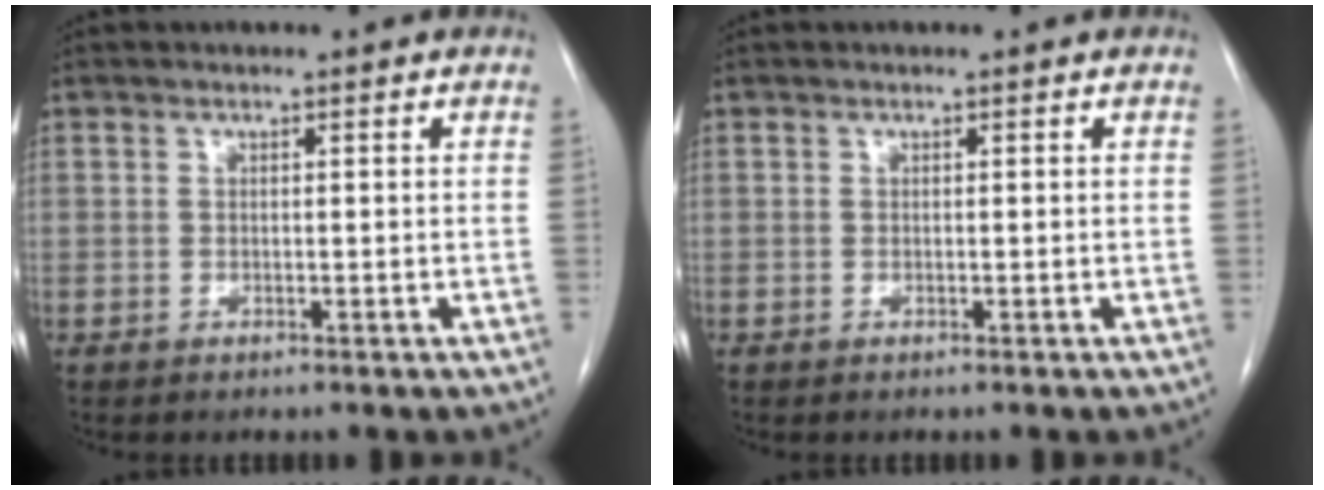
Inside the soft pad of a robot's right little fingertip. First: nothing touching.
{"total": 0.0}